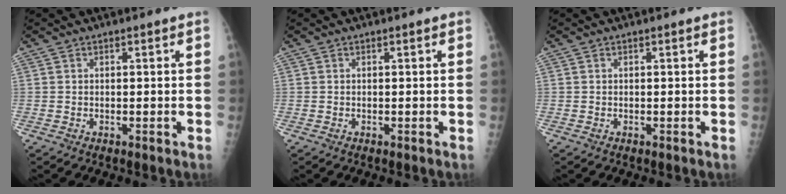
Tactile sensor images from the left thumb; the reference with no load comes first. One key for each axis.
{"total": 0.0}
{"total": 0.0}